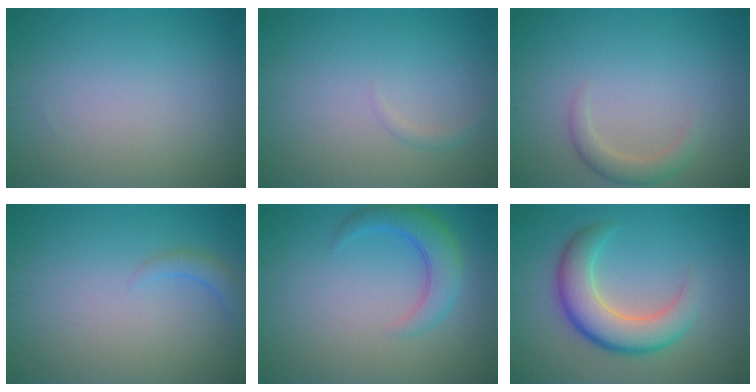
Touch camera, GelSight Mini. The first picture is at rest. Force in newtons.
{"total": 0.7, "press": 0.7, "slide": 0.1}
{"total": 1.9, "press": 1.9, "slide": 0.1}
{"total": 1.4, "press": 1.4, "slide": 0.2}
{"total": 3.8, "press": 3.7, "slide": 0.3}
{"total": 6.2, "press": 6.2, "slide": 0.3}